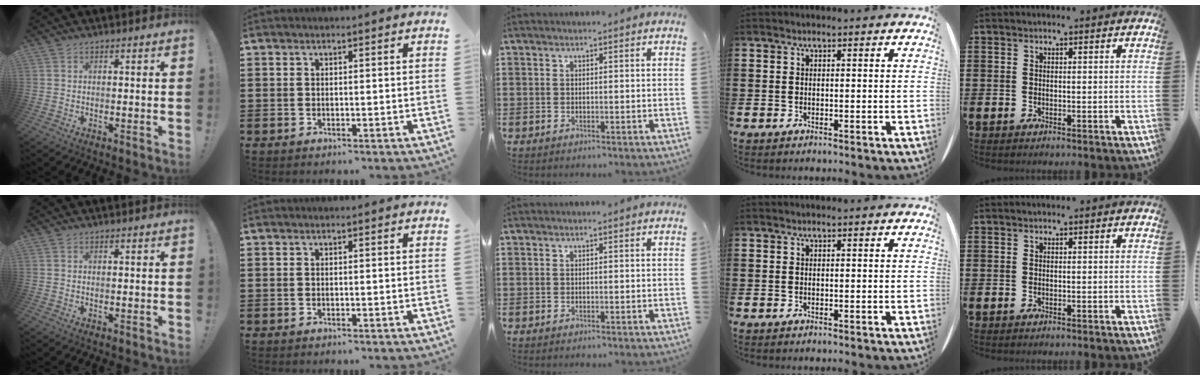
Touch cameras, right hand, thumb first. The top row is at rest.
{}